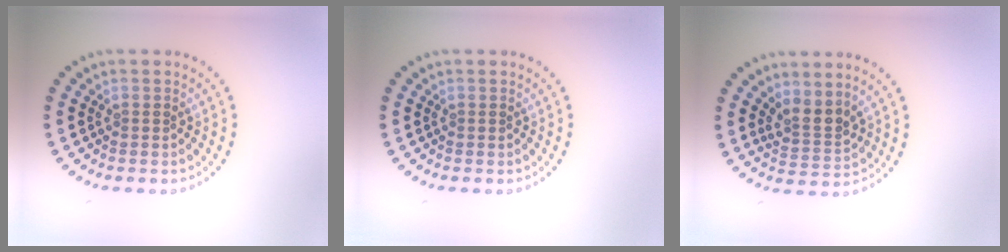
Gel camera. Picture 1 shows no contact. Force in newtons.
{"total": 0.0}
{"total": 2.6, "press": 1.9, "slide": 1.7}